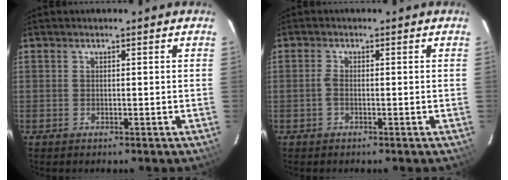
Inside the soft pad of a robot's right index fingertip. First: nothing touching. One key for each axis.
{"total": 1.2, "fx": -0.5, "fy": 0.4, "fz": 1.0, "tx": -0.022, "ty": 0.003, "tz": -0.011}